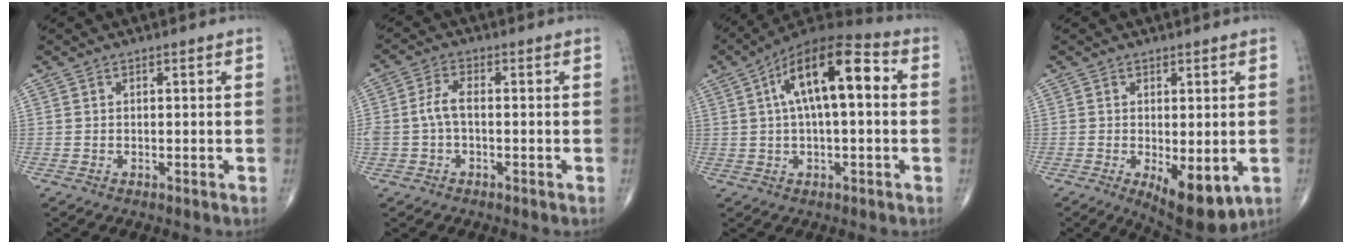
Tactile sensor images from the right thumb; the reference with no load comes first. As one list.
[{"total": 4.5, "force": [-0.5, 2.5, 3.7], "torque": [-0.088, 0.017, -0.012]}, {"total": 15.8, "force": [3.1, 6.2, 14.2], "torque": [-0.230, 0.037, 0.043]}, {"total": 9.2, "force": [-2.4, 3.9, 8.0], "torque": [-0.107, -0.020, -0.025]}]